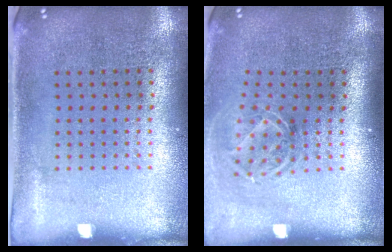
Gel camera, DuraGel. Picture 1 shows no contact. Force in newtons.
{"total": 1.8, "press": 1.3, "slide": 1.2}